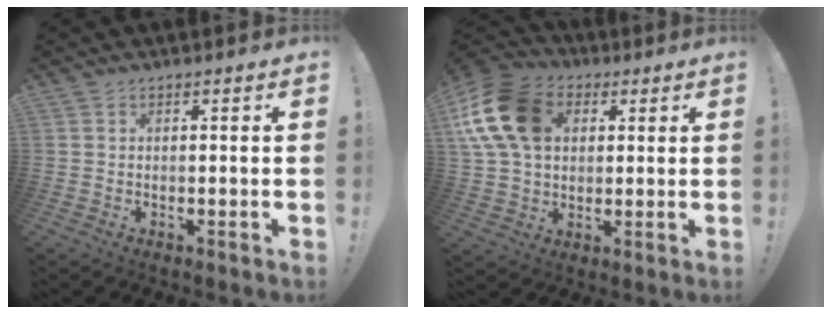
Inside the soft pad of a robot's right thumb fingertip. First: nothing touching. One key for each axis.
{"total": 18.5, "fx": 5.5, "fy": 13.6, "fz": 11.2, "tx": -0.203, "ty": -0.004, "tz": 0.111}